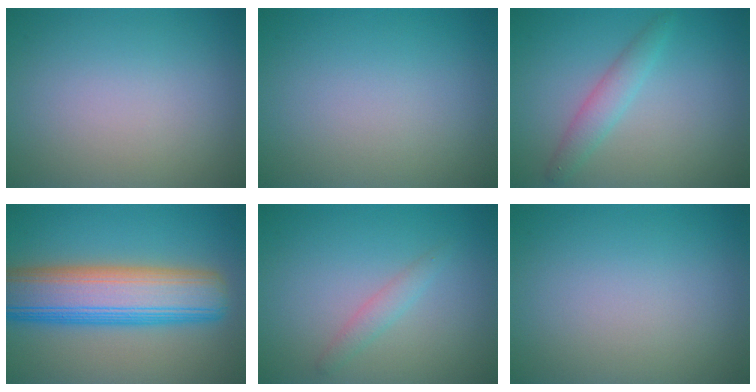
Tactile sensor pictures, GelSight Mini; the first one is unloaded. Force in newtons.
{"total": 0.0}
{"total": 2.1, "press": 2.1, "slide": 0.0}
{"total": 10.8, "press": 10.8, "slide": 0.4}
{"total": 1.4, "press": 1.4, "slide": 0.0}
{"total": 0.0}